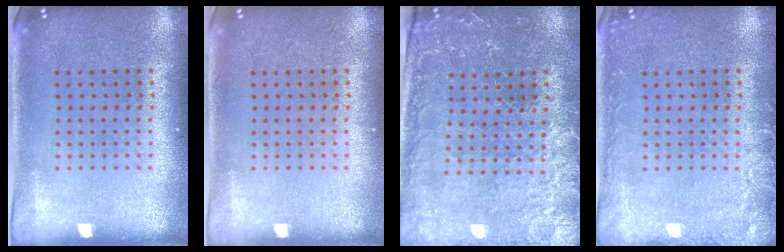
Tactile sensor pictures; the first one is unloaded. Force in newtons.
{"total": 0.0}
{"total": 1.2, "press": 1.2, "slide": 0.4}
{"total": 2.2, "press": 2.1, "slide": 0.2}